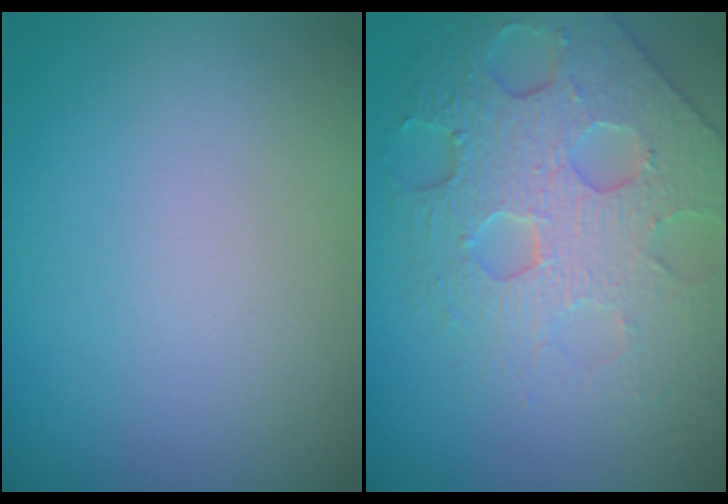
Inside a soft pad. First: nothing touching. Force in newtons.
{"total": 6.3, "press": 5.1, "slide": 3.8}